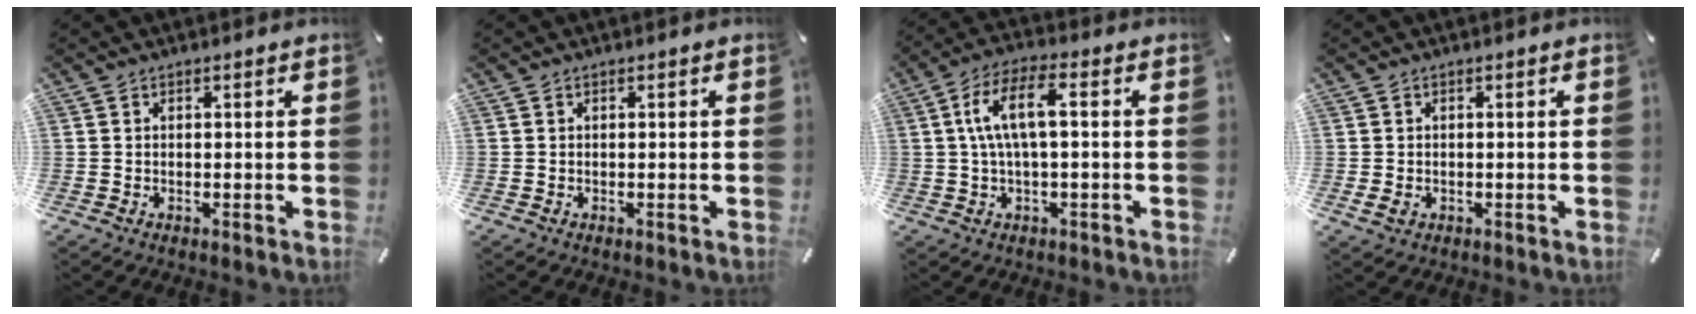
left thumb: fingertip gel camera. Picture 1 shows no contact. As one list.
[{"total": 0.0}, {"total": 9.2, "force": [0.6, 3.4, 8.6], "torque": [-0.175, 0.007, 0.006]}, {"total": 1.5, "force": [-0.5, 1.1, 0.8], "torque": [-0.021, -0.001, -0.010]}]